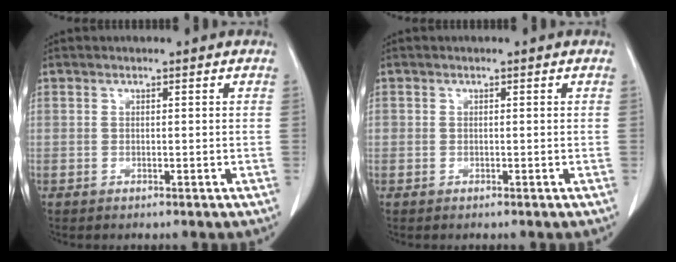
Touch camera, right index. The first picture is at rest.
{"total": 0.5, "force": [-0.3, 0.4, 0.1], "torque": [0.001, 0.004, -0.006]}